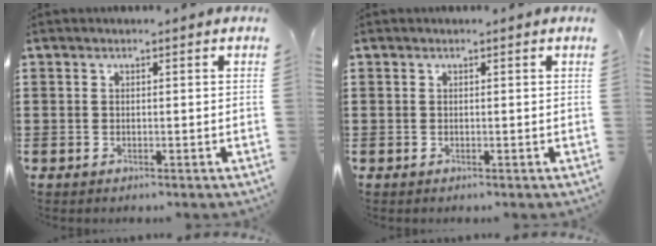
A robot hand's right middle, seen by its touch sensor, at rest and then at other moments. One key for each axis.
{"total": 0.0}